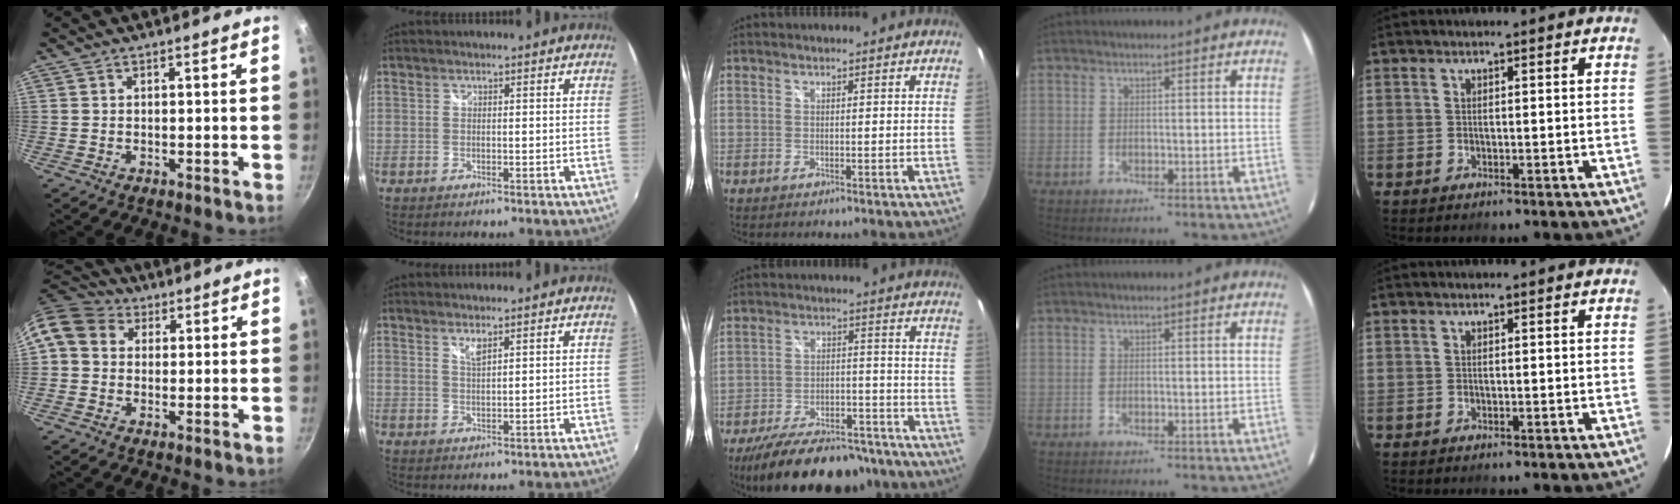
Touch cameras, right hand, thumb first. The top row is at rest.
{"thumb": {"total": 10.6, "force": [2.8, 8.6, 5.4], "torque": [-0.097, 0.020, 0.034]}, "index": {"total": 2.1, "force": [1.5, 0.4, 1.4], "torque": [-0.026, -0.001, 0.024]}, "middle": {"total": 21.5, "force": [-17.7, 7.8, 9.3], "torque": [-0.177, 0.003, -0.244]}}